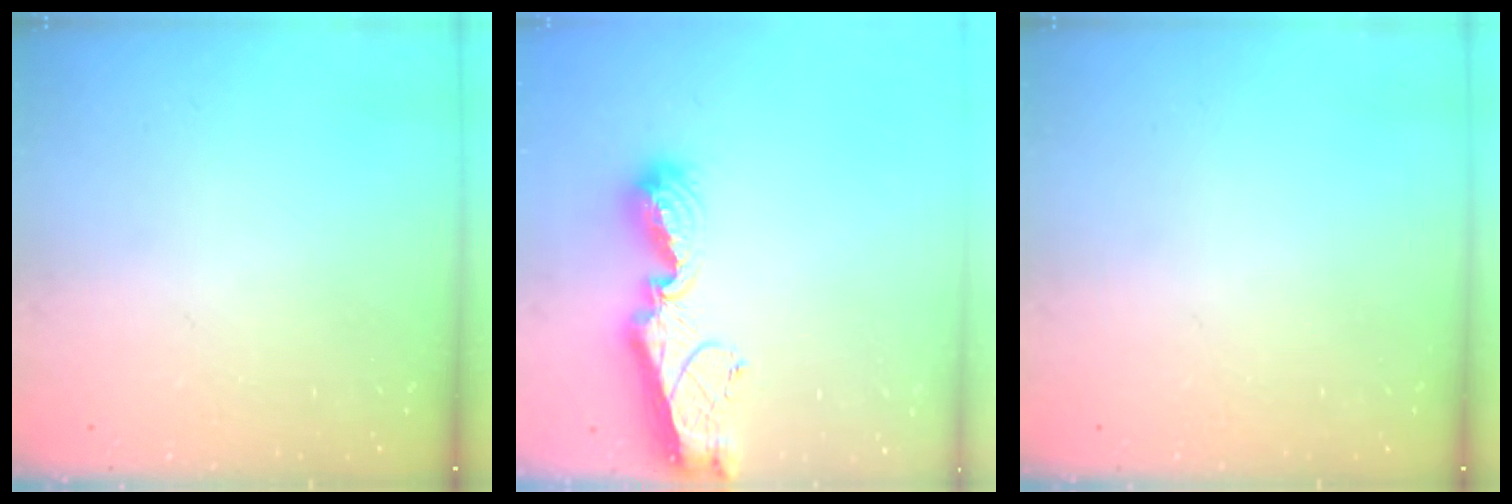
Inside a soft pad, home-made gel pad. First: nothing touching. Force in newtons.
{"total": 11.7, "press": 11.6, "slide": 1.1}
{"total": 0.0}